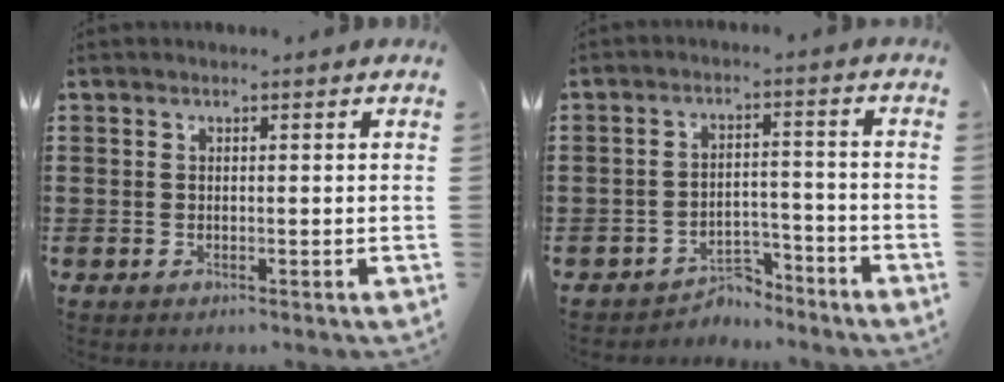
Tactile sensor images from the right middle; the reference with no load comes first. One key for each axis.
{"total": 4.3, "fx": -4.2, "fy": 1.0, "fz": 0.2, "tx": -0.009, "ty": 0.008, "tz": -0.086}